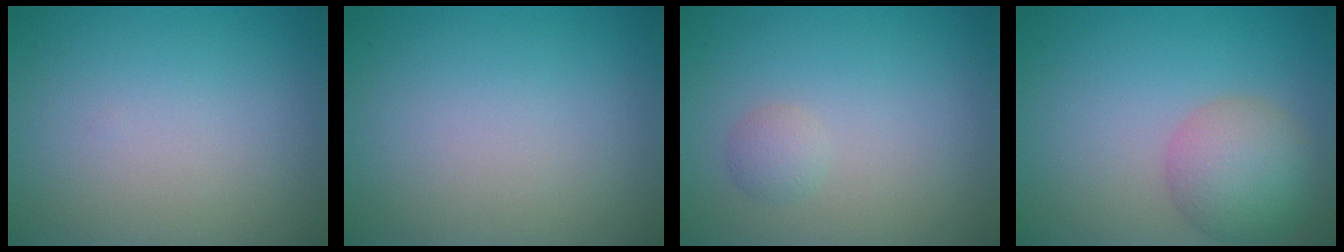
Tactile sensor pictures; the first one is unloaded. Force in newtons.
{"total": 0.0}
{"total": 1.2, "press": 1.1, "slide": 0.1}
{"total": 4.9, "press": 4.9, "slide": 0.1}